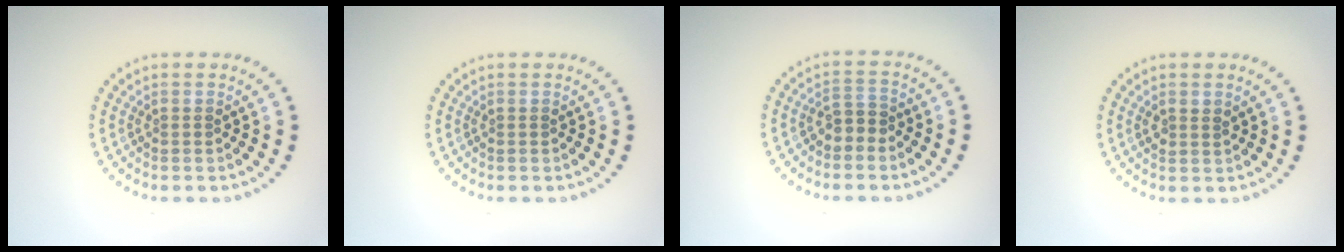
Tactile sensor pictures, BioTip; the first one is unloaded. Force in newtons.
{"total": 0.0}
{"total": 1.8, "press": 1.6, "slide": 0.9}
{"total": 1.2, "press": 1.1, "slide": 0.6}